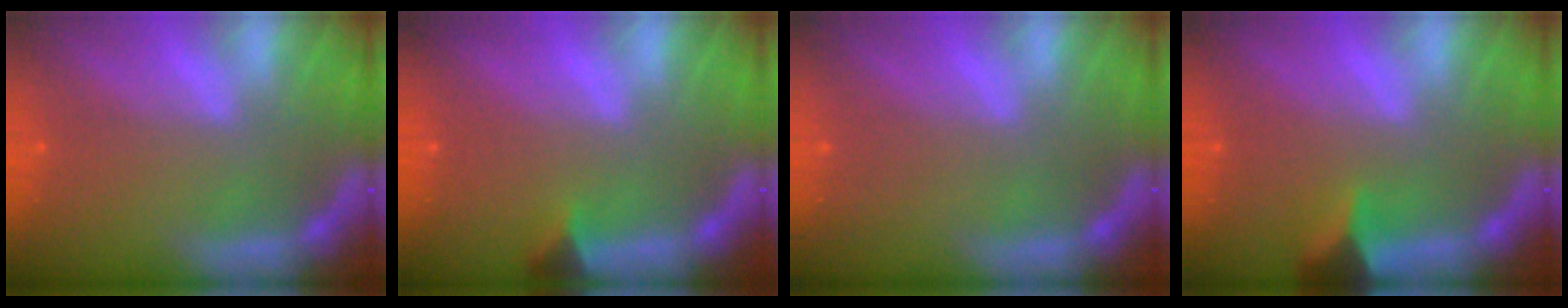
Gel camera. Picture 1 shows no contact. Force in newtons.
{"total": 1.4}
{"total": 0.0}
{"total": 2.9}